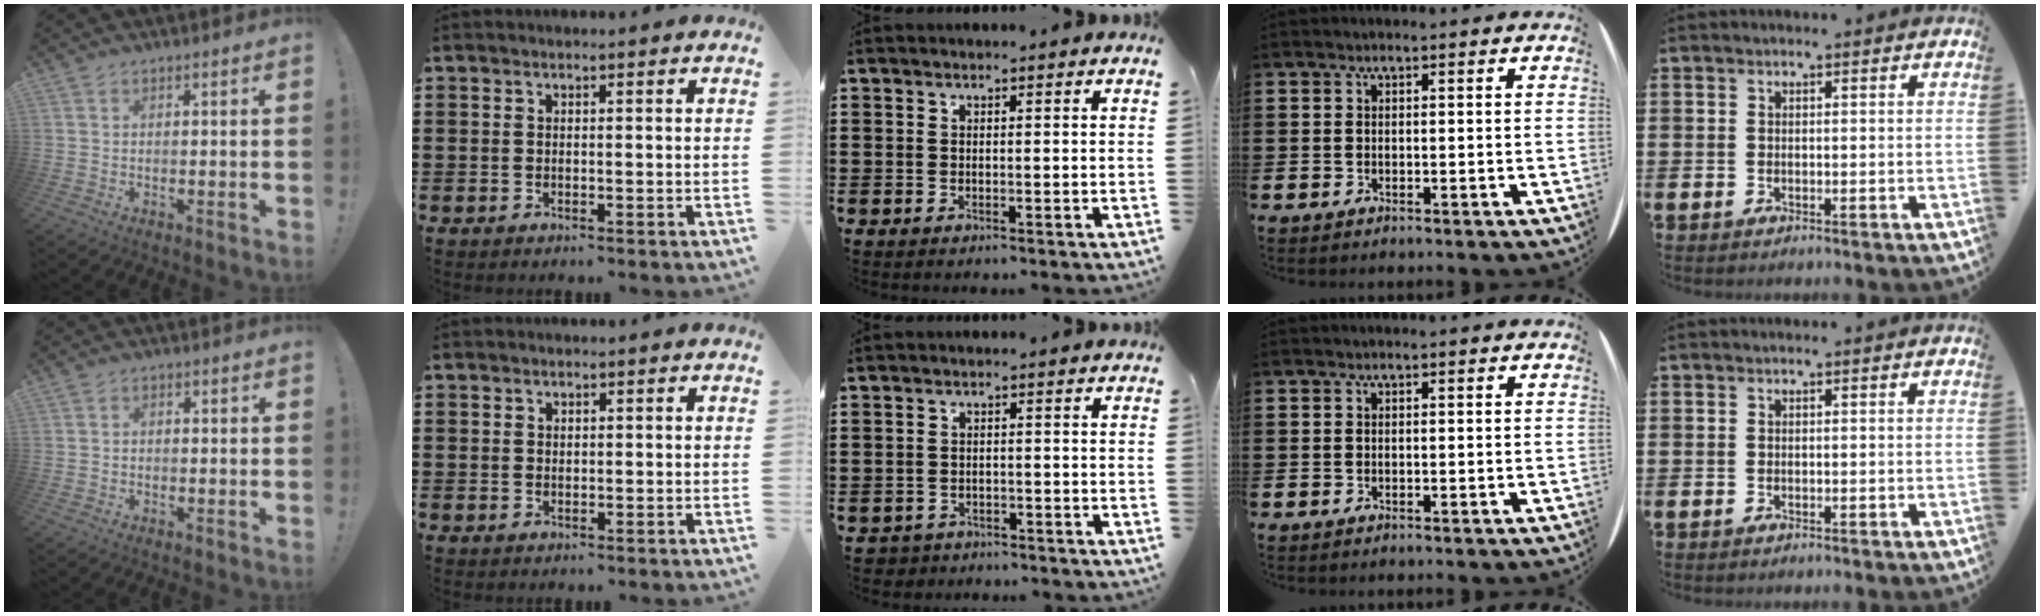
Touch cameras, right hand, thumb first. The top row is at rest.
{"thumb": {"total": 1.5, "force": [-1.0, 0.9, 0.7], "torque": [-0.015, 0.007, -0.017]}, "index": {"total": 0.6, "force": [0.4, 0.5, 0.0], "torque": [-0.001, 0.003, 0.009]}, "middle": {"total": 1.8, "force": [-1.7, 0.4, -0.3], "torque": [-0.003, 0.000, -0.040]}}